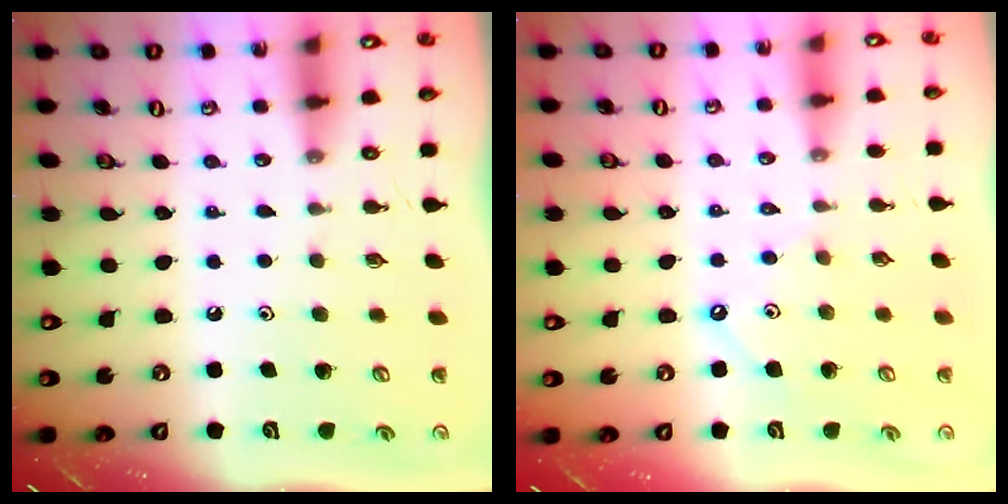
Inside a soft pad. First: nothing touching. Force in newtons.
{"total": 2.3, "press": 2.3, "slide": 0.4}